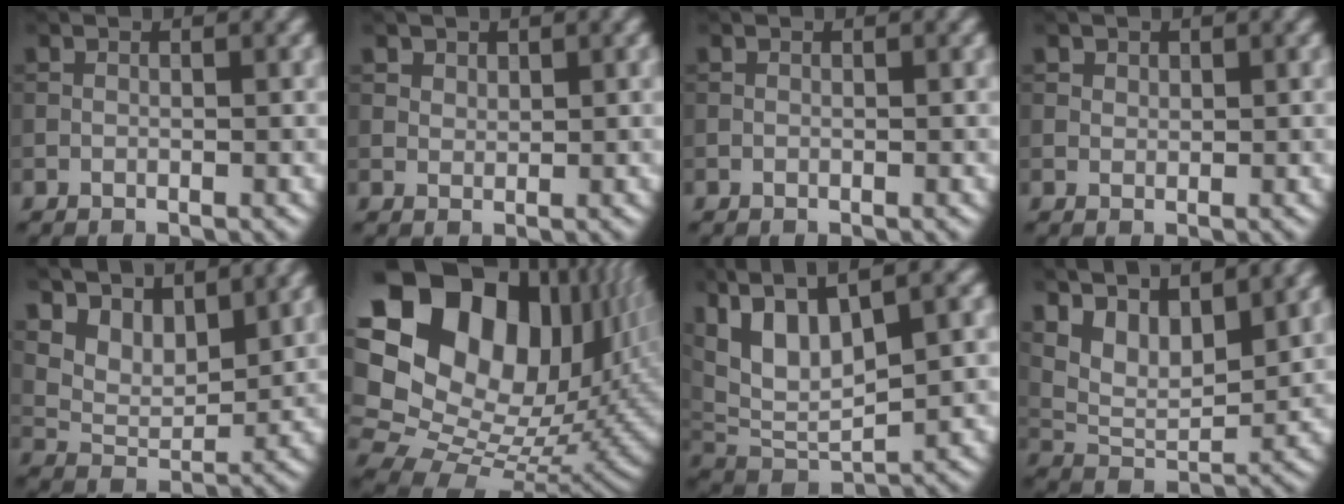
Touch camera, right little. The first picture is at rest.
{"total": 1.5, "force": [1.1, 1.0, 0.4], "torque": [-0.009, -0.010, 0.026]}
{"total": 0.0}
{"total": 1.0, "force": [0.6, 0.7, 0.2], "torque": [-0.003, -0.003, 0.011]}
{"total": 7.1, "force": [5.5, 3.1, 3.3], "torque": [-0.085, -0.011, 0.112]}
{"total": 21.7, "force": [7.3, 15.2, 13.7], "torque": [-0.289, 0.026, 0.145]}
{"total": 10.5, "force": [3.7, 4.7, 8.7], "torque": [-0.174, 0.020, 0.063]}
{"total": 8.3, "force": [5.5, 3.3, 5.3], "torque": [-0.115, 0.013, 0.096]}